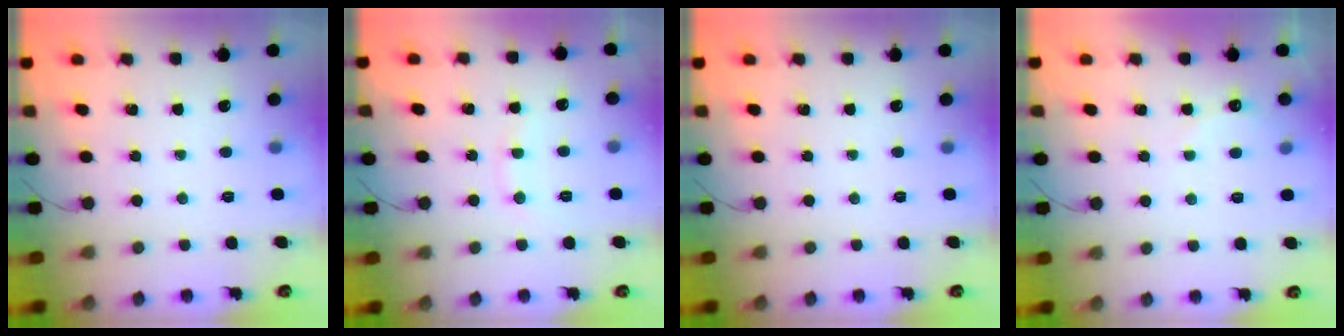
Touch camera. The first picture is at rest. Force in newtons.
{"total": 7.6, "press": 7.4, "slide": 1.7}
{"total": 0.0}
{"total": 5.1, "press": 4.9, "slide": 1.1}